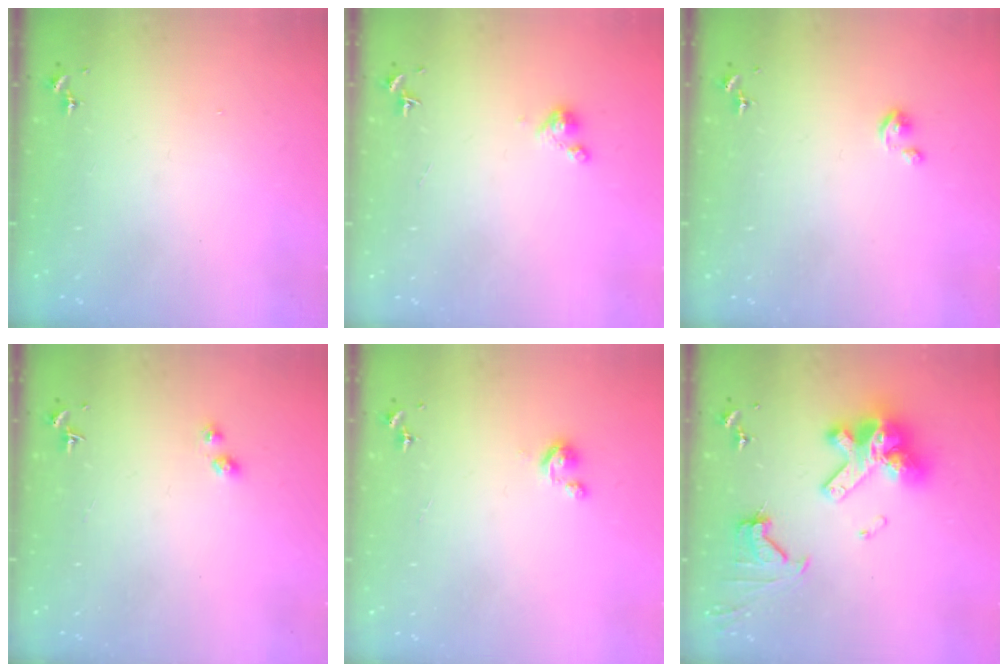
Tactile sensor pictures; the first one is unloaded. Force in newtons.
{"total": 3.3, "press": 3.3, "slide": 0.3}
{"total": 2.5, "press": 2.5, "slide": 0.3}
{"total": 2.6, "press": 2.6, "slide": 0.5}
{"total": 2.8, "press": 2.8, "slide": 0.3}
{"total": 18.7, "press": 18.6, "slide": 2.0}